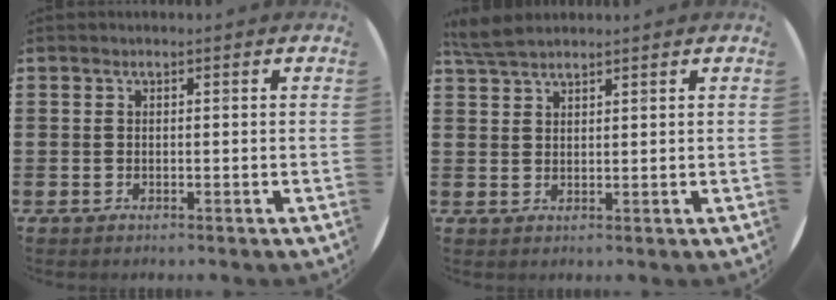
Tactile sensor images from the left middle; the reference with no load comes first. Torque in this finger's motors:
{"motor_torque": [0.53, -0.60, 0.03, 0.00]}